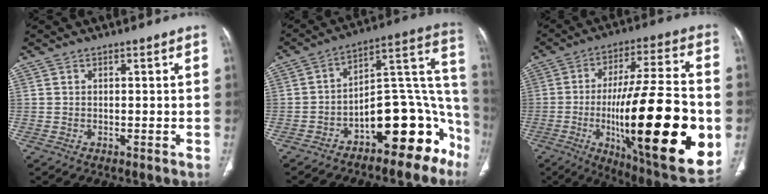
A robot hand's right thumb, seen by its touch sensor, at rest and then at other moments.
{"total": 18.0, "force": [-10.3, 8.4, 12.2], "torque": [-0.101, 0.141, -0.156]}
{"total": 33.6, "force": [-7.1, 8.7, 31.7], "torque": [-0.475, -0.013, -0.098]}